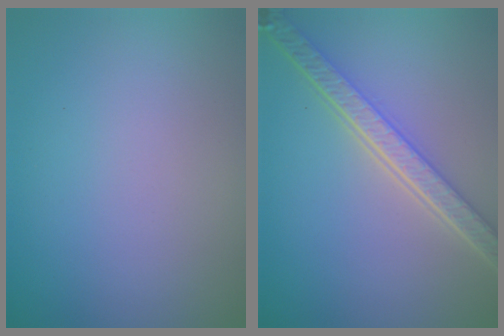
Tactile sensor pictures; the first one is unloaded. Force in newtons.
{"total": 5.7, "press": 4.2, "slide": 3.9}